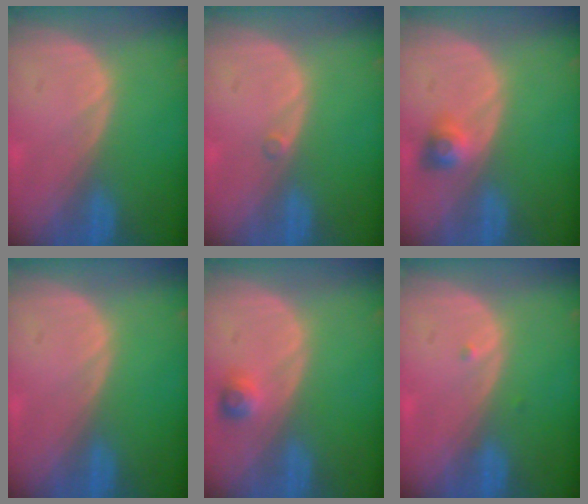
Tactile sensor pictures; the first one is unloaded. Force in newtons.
{"total": 0.5, "press": 0.5, "slide": 0.2}
{"total": 2.9, "press": 2.7, "slide": 1.2}
{"total": 0.0}
{"total": 2.2, "press": 2.2, "slide": 0.4}
{"total": 0.6, "press": 0.5, "slide": 0.3}